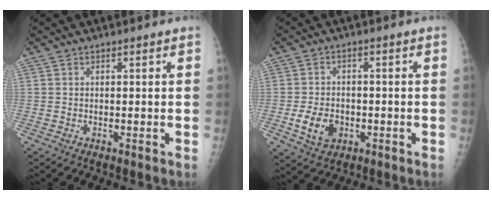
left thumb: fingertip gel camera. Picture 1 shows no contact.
{"total": 6.5, "force": [-1.9, 4.9, 3.9], "torque": [-0.057, 0.003, -0.026]}